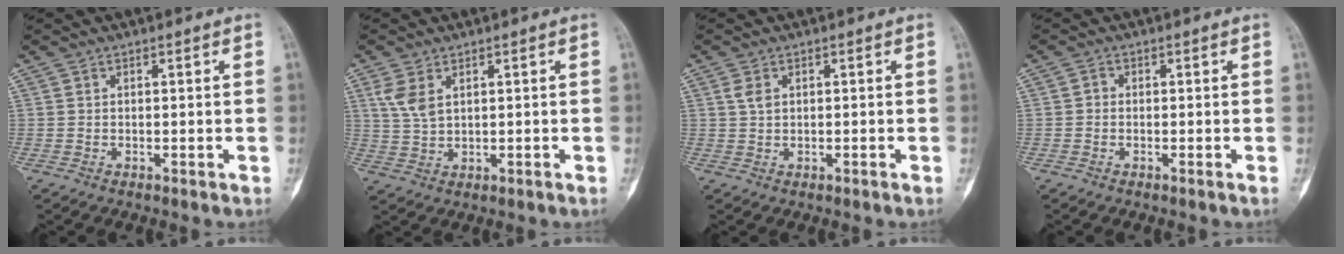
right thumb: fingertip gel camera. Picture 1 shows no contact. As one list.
[{"total": 4.4, "force": [1.8, 2.4, 3.2], "torque": [-0.069, -0.002, 0.043]}, {"total": 1.7, "force": [0.5, 1.1, 1.3], "torque": [-0.026, 0.001, 0.010]}, {"total": 0.8, "force": [-0.2, 0.6, 0.5], "torque": [-0.009, 0.000, -0.011]}]